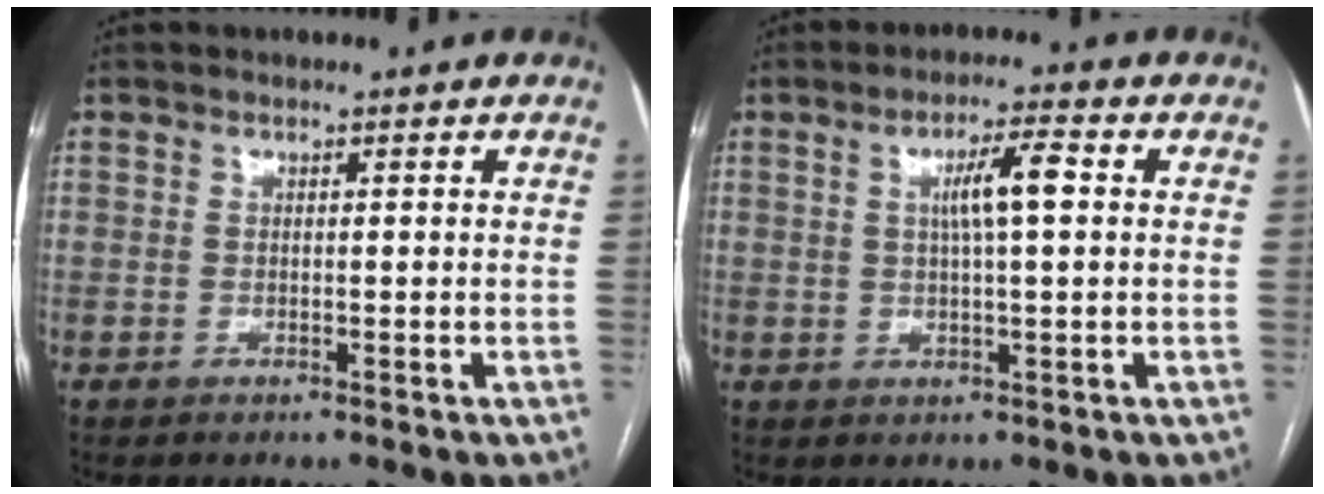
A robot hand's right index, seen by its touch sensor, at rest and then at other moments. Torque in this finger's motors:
{"motor_torque": [0.17, 0.08, 0.13, 0.08]}